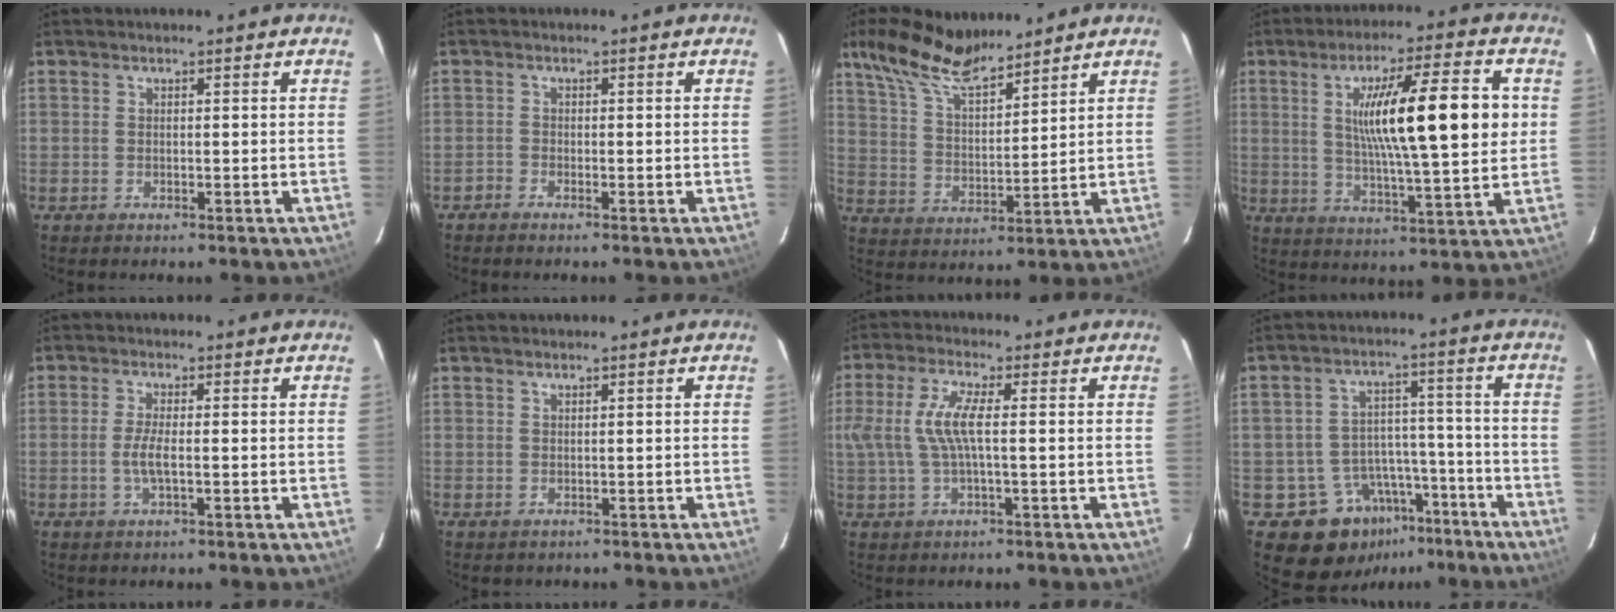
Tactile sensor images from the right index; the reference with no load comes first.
{"total": 0.9, "force": [-0.9, 0.2, 0.1], "torque": [-0.010, 0.002, -0.021]}
{"total": 12.7, "force": [10.2, 3.6, 6.5], "torque": [-0.131, 0.023, 0.198]}
{"total": 17.7, "force": [3.3, 2.1, 17.2], "torque": [-0.282, 0.004, 0.056]}
{"total": 3.4, "force": [-0.8, 0.4, 3.3], "torque": [-0.065, -0.005, -0.016]}
{"total": 0.9, "force": [0.2, 0.9, 0.0], "torque": [0.005, 0.004, 0.006]}
{"total": 8.0, "force": [0.3, 1.9, 7.8], "torque": [-0.160, 0.004, 0.012]}
{"total": 12.5, "force": [-7.9, 9.0, 3.6], "torque": [-0.068, 0.044, -0.095]}